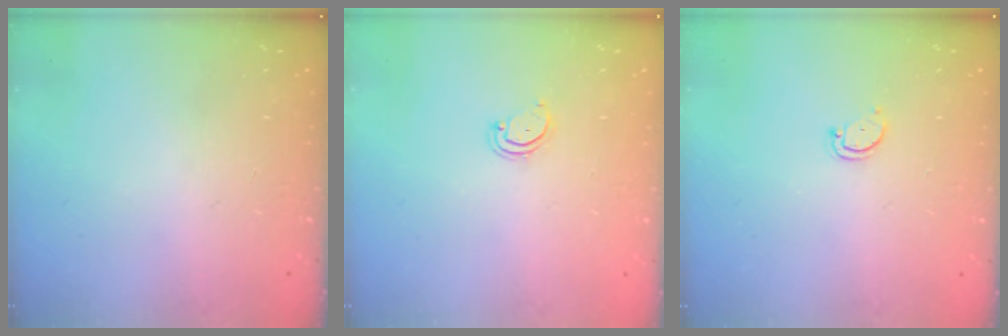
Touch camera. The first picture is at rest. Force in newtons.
{"total": 3.0, "press": 3.0, "slide": 0.2}
{"total": 2.3, "press": 2.3, "slide": 0.4}